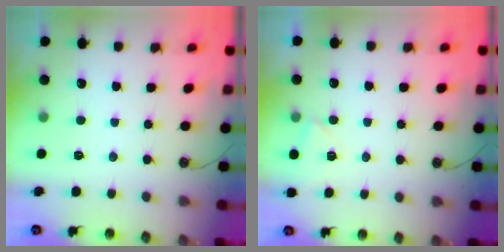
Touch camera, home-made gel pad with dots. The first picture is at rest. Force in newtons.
{"total": 4.4, "press": 3.4, "slide": 2.8}